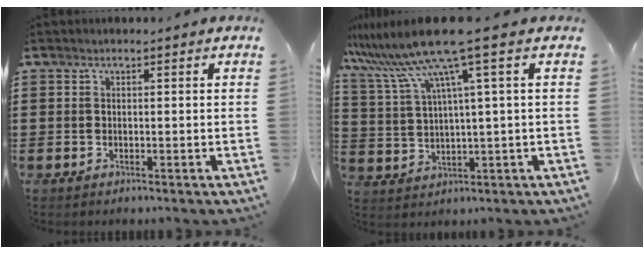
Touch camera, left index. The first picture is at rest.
{"total": 10.4, "force": [6.3, -0.2, 8.2], "torque": [-0.200, -0.034, 0.099]}